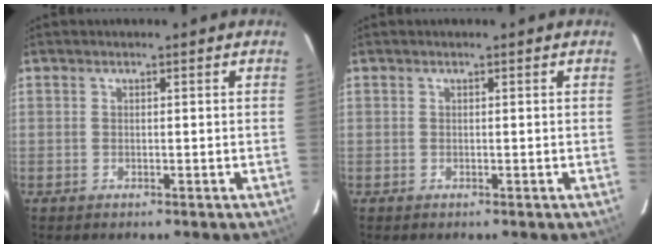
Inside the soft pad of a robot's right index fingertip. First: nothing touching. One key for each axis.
{"total": 0.0}